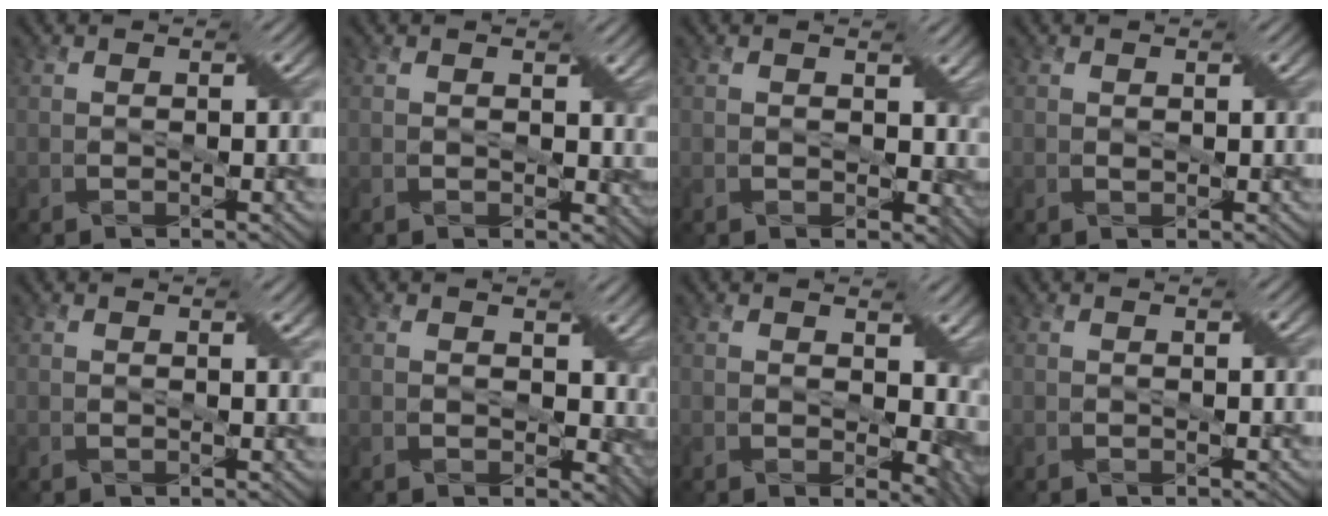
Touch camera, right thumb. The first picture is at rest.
{"total": 2.6, "force": [0.8, 2.2, 1.1], "torque": [-0.017, -0.010, 0.010]}
{"total": 3.9, "force": [0.9, 3.1, 2.1], "torque": [-0.029, -0.011, 0.011]}
{"total": 0.5, "force": [0.3, 0.4, 0.2], "torque": [-0.006, -0.001, 0.006]}
{"total": 0.9, "force": [0.6, 0.4, 0.5], "torque": [-0.008, -0.003, 0.012]}
{"total": 6.0, "force": [0.8, 4.5, 3.8], "torque": [-0.051, -0.014, 0.007]}
{"total": 8.3, "force": [1.4, 5.5, 6.1], "torque": [-0.077, -0.023, 0.029]}
{"total": 0.0}